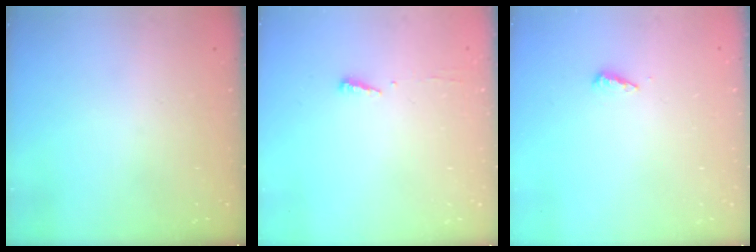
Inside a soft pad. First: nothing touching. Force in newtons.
{"total": 3.7, "press": 3.7, "slide": 0.5}
{"total": 3.6, "press": 3.6, "slide": 0.4}